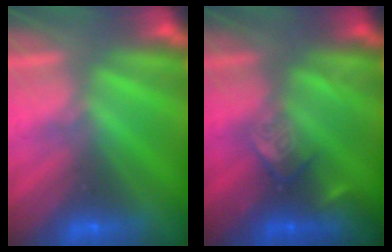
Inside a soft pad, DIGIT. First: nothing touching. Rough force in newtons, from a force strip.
{"total": 2.4}